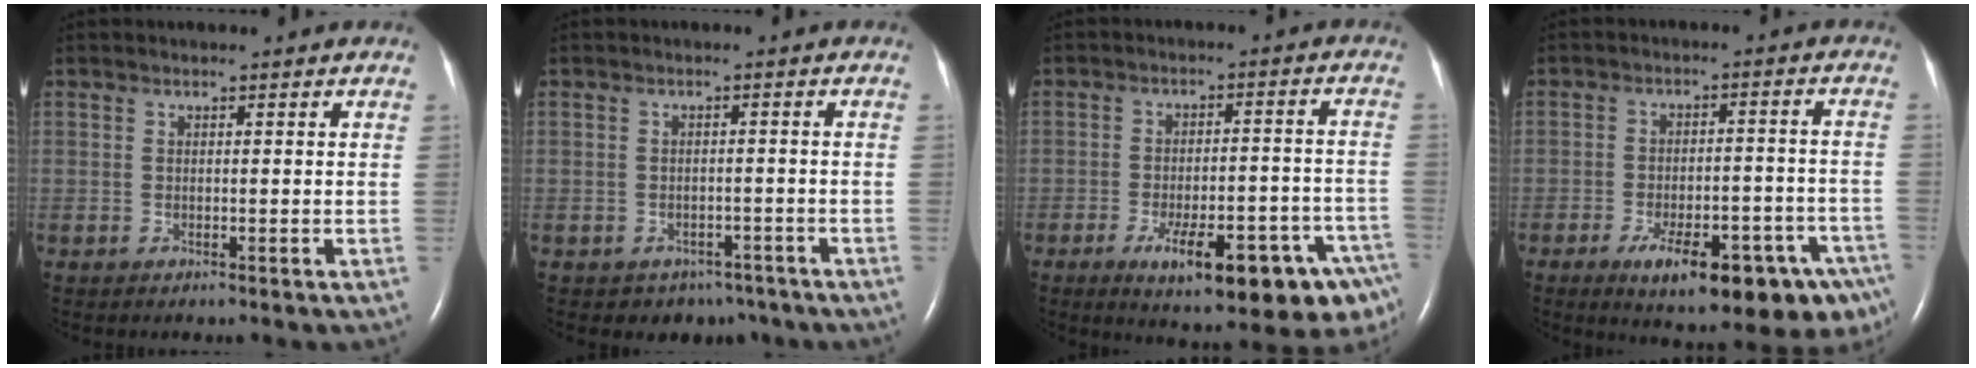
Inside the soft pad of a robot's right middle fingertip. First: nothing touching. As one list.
[{"total": 4.4, "force": [-3.3, 2.9, 0.2], "torque": [0.002, 0.015, -0.038]}, {"total": 16.7, "force": [-9.8, 3.5, 13.1], "torque": [-0.116, 0.014, -0.129]}, {"total": 16.9, "force": [-10.4, 4.9, 12.4], "torque": [-0.107, 0.017, -0.138]}]